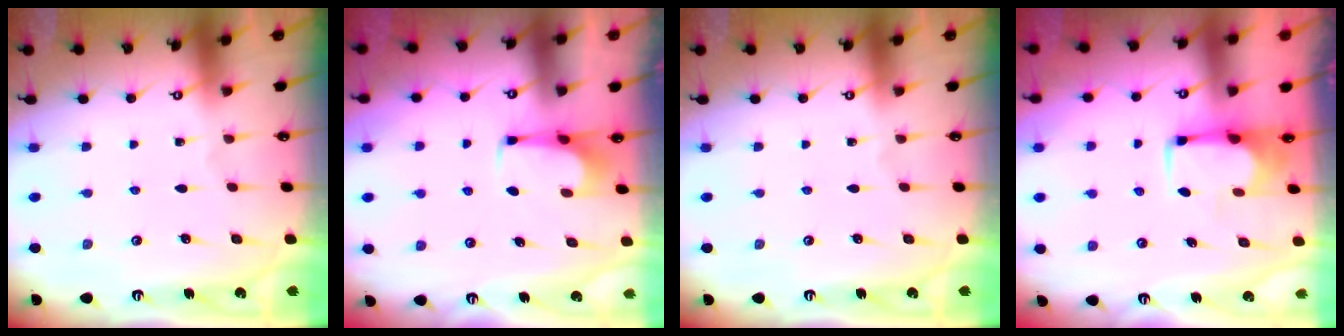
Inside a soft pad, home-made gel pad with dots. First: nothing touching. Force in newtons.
{"total": 1.0, "press": 0.9, "slide": 0.3}
{"total": 0.0}
{"total": 1.9, "press": 1.6, "slide": 1.0}